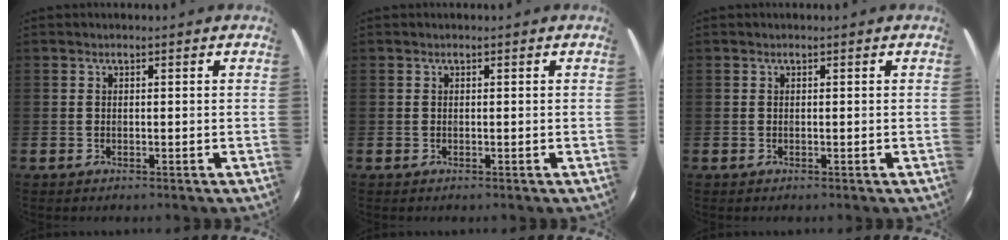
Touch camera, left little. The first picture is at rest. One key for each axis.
{"total": 0.0}
{"total": 0.0}